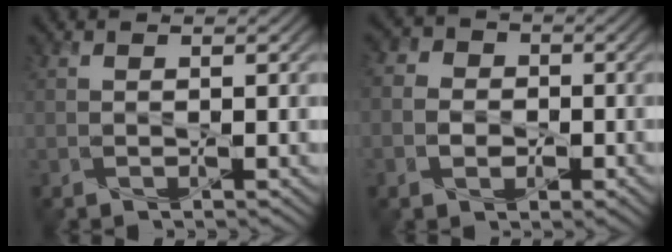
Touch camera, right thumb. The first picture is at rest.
{"total": 5.0, "force": [-1.3, 4.2, 2.3], "torque": [-0.042, -0.002, -0.036]}